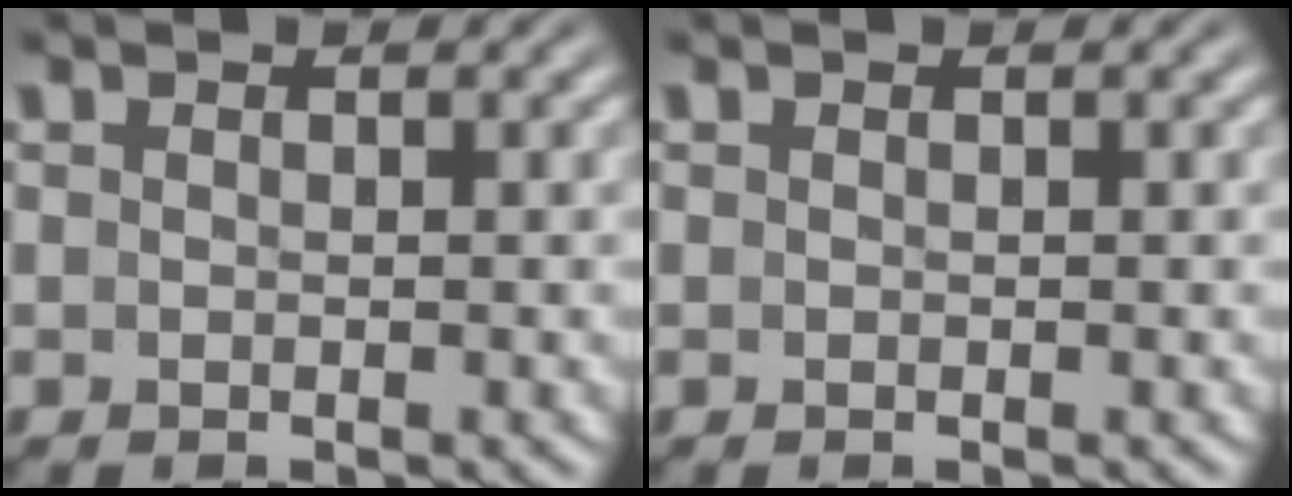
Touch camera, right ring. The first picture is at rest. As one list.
[{"total": 0.0}]